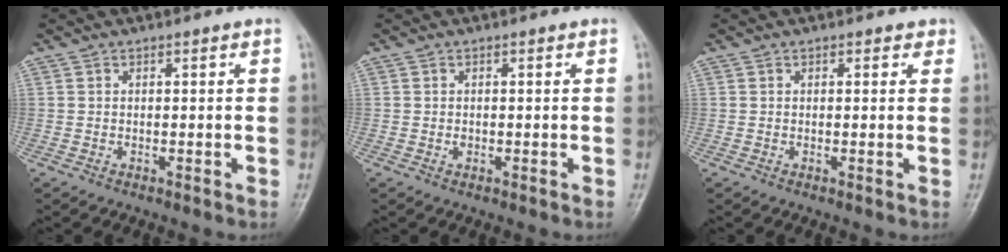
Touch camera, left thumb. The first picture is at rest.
{"total": 0.8, "force": [-0.1, 0.7, 0.5], "torque": [-0.003, 0.001, -0.003]}
{"total": 1.5, "force": [0.8, 1.0, 0.7], "torque": [0.009, -0.001, 0.004]}